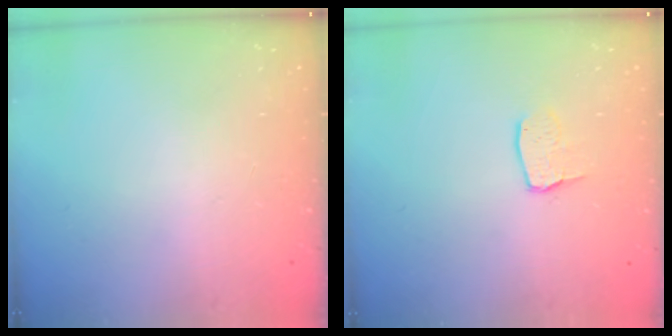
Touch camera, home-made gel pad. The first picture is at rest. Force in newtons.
{"total": 3.0, "press": 3.0, "slide": 0.2}